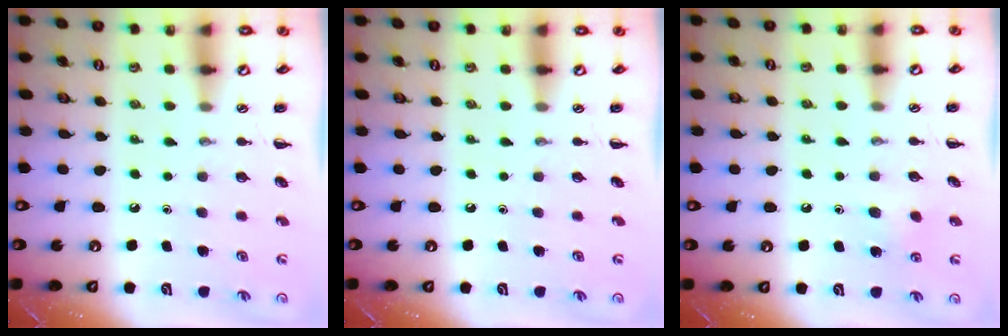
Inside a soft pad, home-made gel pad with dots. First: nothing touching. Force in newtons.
{"total": 0.0}
{"total": 5.4, "press": 5.1, "slide": 1.7}